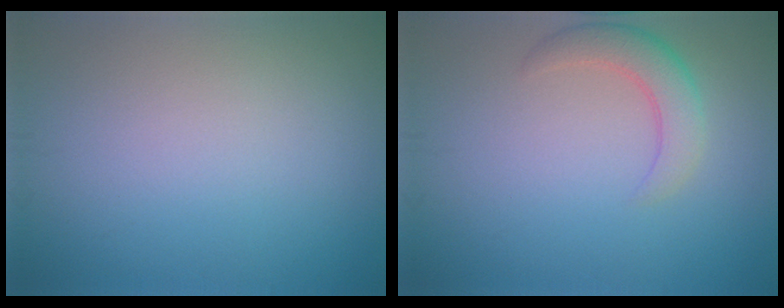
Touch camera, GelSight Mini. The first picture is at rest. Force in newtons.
{"total": 3.1, "press": 3.1, "slide": 0.3}